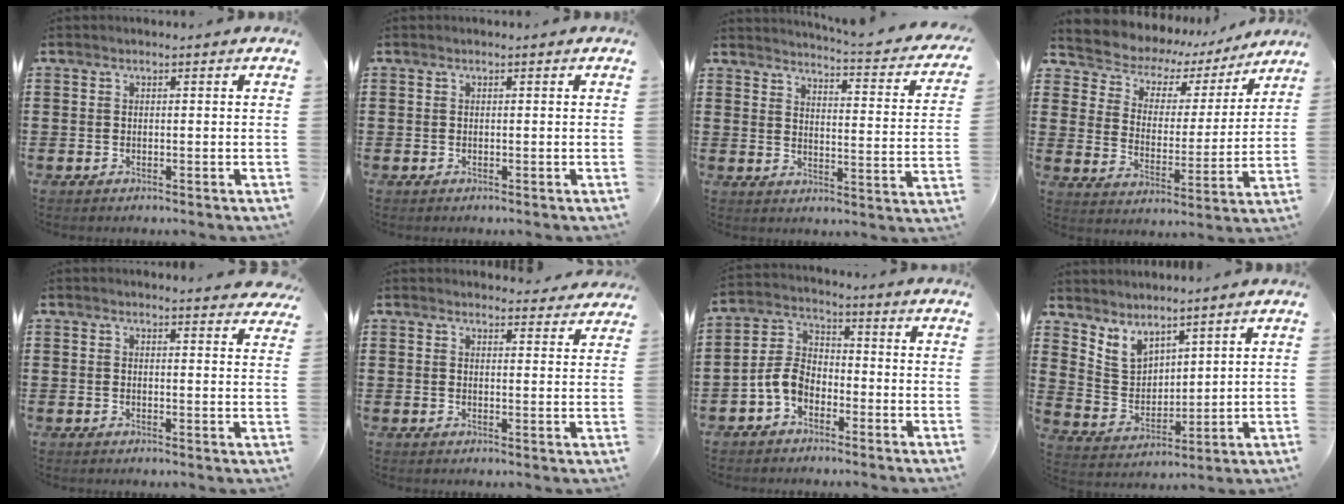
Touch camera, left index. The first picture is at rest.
{"total": 0.0}
{"total": 3.3, "force": [3.0, -0.4, 1.3], "torque": [-0.029, -0.039, 0.039]}
{"total": 4.5, "force": [3.5, 2.8, 0.2], "torque": [-0.038, -0.029, 0.055]}
{"total": 2.4, "force": [2.3, 0.2, 0.4], "torque": [-0.006, -0.007, 0.043]}
{"total": 3.1, "force": [3.0, 0.5, 0.4], "torque": [-0.009, -0.012, 0.054]}
{"total": 5.8, "force": [-3.4, 3.5, 3.1], "torque": [-0.093, 0.005, -0.078]}
{"total": 4.8, "force": [4.1, 2.5, 0.6], "torque": [-0.037, -0.014, 0.076]}